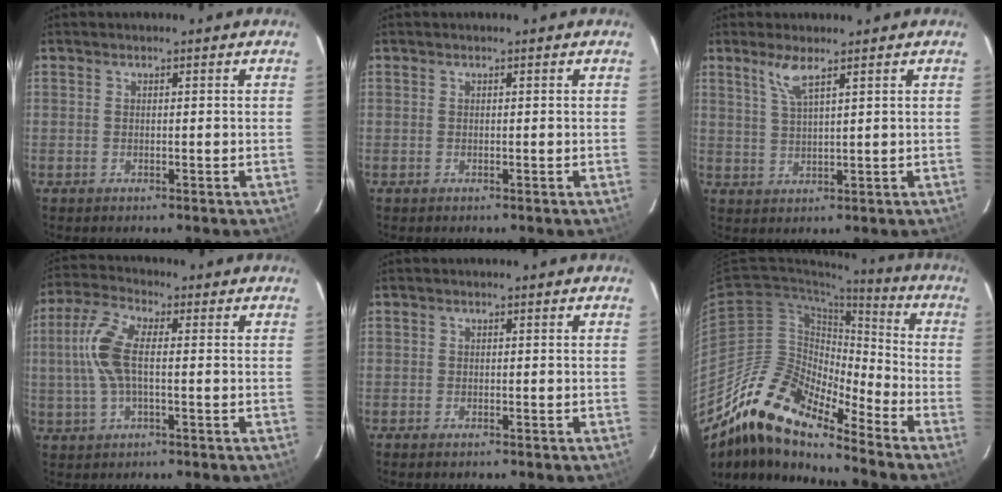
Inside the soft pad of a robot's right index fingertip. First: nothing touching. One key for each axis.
{"total": 0.0}
{"total": 4.0, "fx": 2.7, "fy": 0.0, "fz": 2.9, "tx": -0.063, "ty": -0.002, "tz": 0.056}
{"total": 9.3, "fx": 0.1, "fy": 3.8, "fz": 8.5, "tx": -0.184, "ty": 0.014, "tz": 0.000}
{"total": 0.8, "fx": -0.7, "fy": -0.1, "fz": 0.3, "tx": -0.010, "ty": -0.005, "tz": -0.015}
{"total": 16.3, "fx": -13.4, "fy": 3.7, "fz": 8.6, "tx": -0.137, "ty": -0.014, "tz": -0.270}